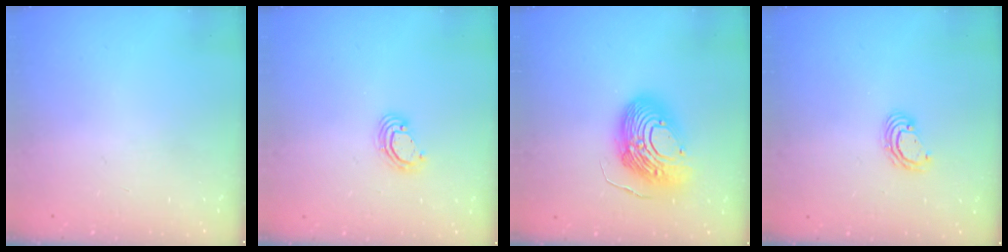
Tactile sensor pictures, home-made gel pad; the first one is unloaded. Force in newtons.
{"total": 4.8, "press": 4.8, "slide": 0.3}
{"total": 17.4, "press": 17.3, "slide": 1.6}
{"total": 4.3, "press": 4.3, "slide": 0.1}